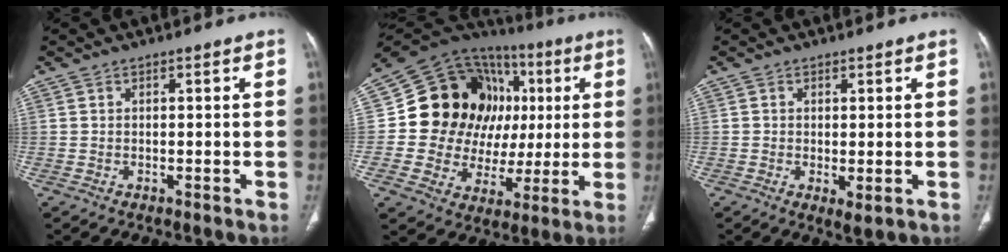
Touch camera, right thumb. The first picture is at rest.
{"total": 24.7, "force": [3.5, 19.8, 14.4], "torque": [-0.164, 0.042, 0.071]}
{"total": 2.5, "force": [-0.4, 0.9, 2.3], "torque": [-0.045, -0.012, -0.003]}